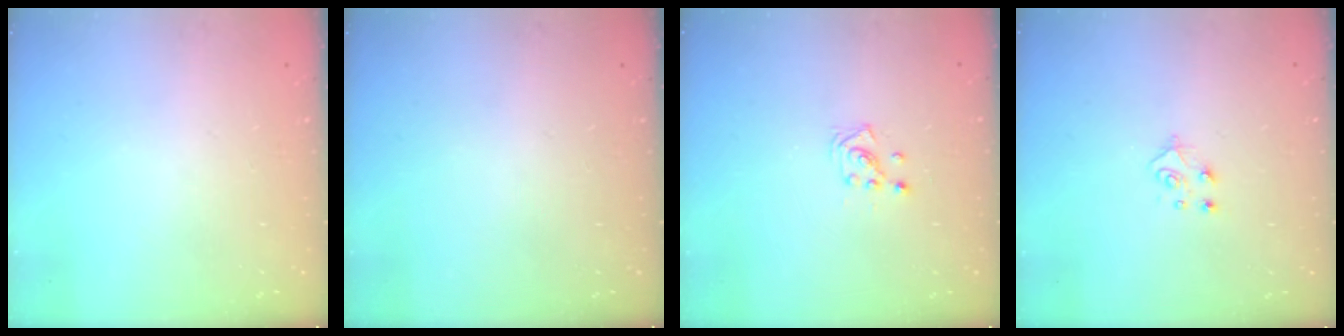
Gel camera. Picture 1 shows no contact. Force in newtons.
{"total": 0.0}
{"total": 2.0, "press": 1.9, "slide": 0.8}
{"total": 5.5, "press": 5.5, "slide": 0.6}